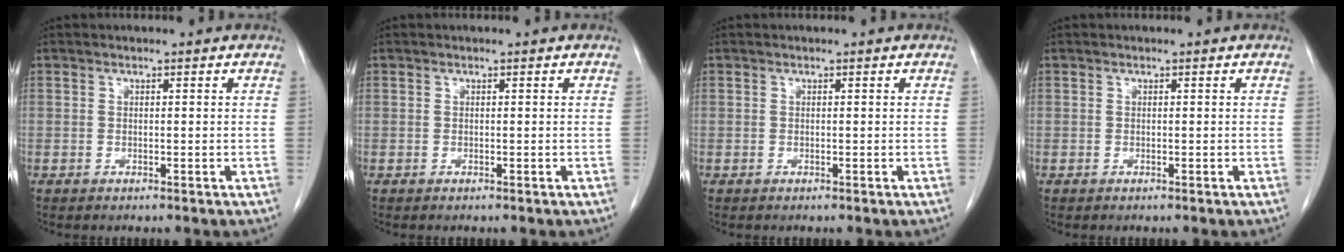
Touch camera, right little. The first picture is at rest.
{"total": 0.0}
{"total": 0.0}
{"total": 0.0}